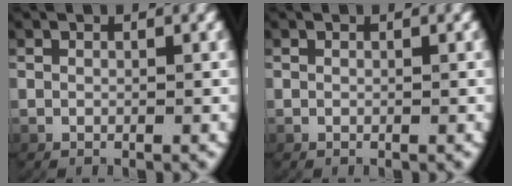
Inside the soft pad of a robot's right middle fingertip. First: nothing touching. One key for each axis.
{"total": 0.0}